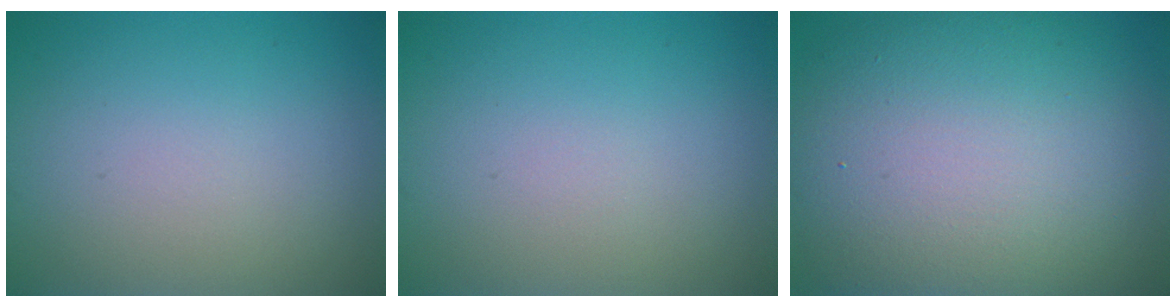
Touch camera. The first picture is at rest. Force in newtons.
{"total": 0.0}
{"total": 14.4, "press": 14.4, "slide": 0.9}